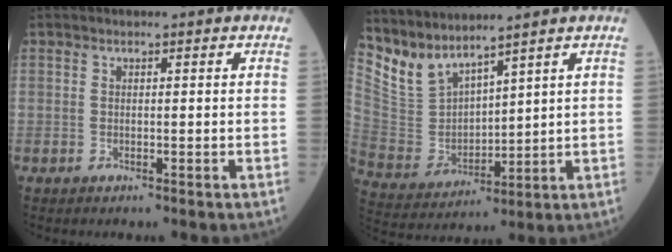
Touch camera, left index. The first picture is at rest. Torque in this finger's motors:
{"motor_torque": [-0.04, -0.26, 0.09, 0.00]}